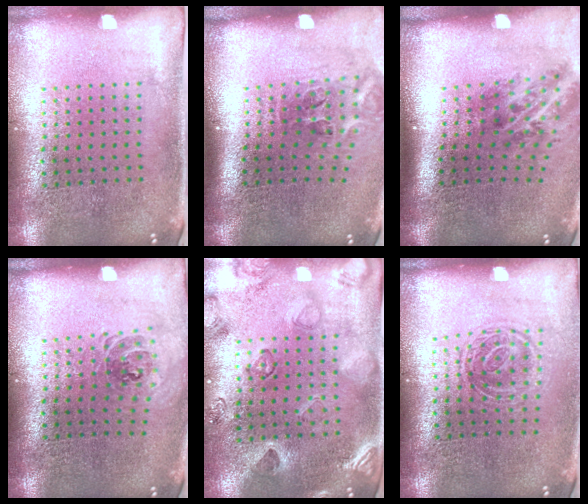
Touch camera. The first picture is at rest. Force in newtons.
{"total": 2.2, "press": 1.4, "slide": 1.7}
{"total": 2.0, "press": 1.2, "slide": 1.6}
{"total": 0.9, "press": 0.9, "slide": 0.2}
{"total": 2.3, "press": 2.1, "slide": 1.0}
{"total": 1.3, "press": 1.1, "slide": 0.7}